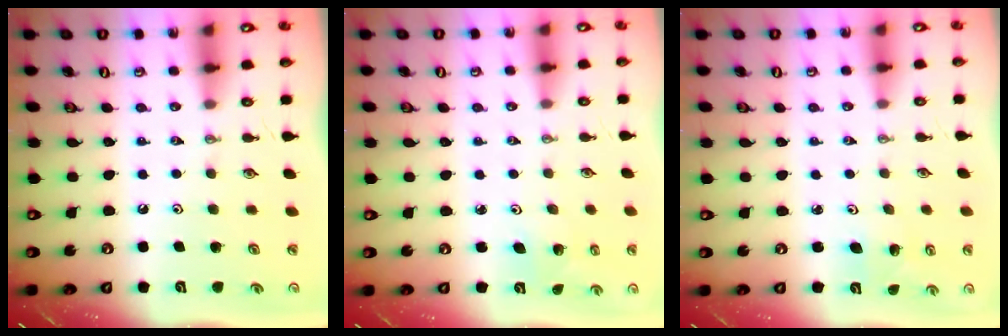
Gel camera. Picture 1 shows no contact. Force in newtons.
{"total": 2.3, "press": 2.3, "slide": 0.2}
{"total": 2.0, "press": 2.0, "slide": 0.2}